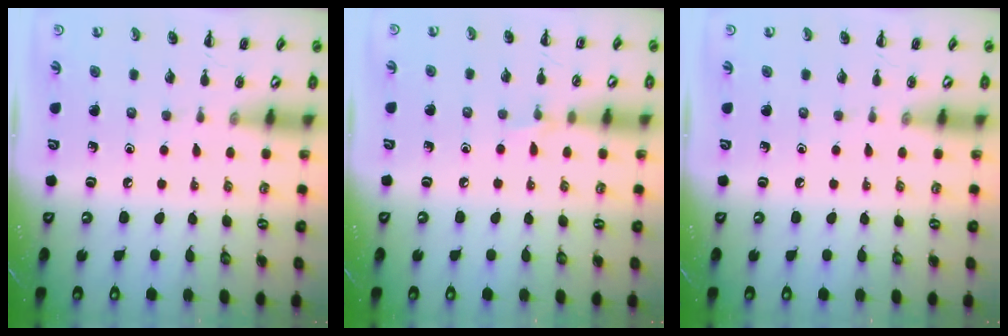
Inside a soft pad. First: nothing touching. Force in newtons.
{"total": 4.8, "press": 4.5, "slide": 1.6}
{"total": 0.0}